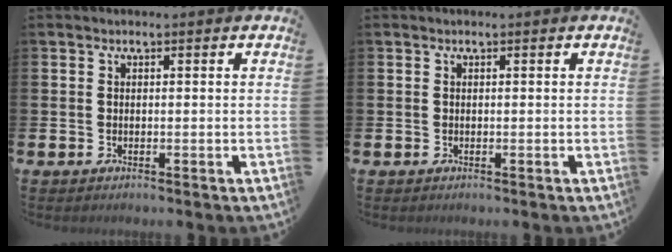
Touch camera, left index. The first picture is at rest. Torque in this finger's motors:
{"motor_torque": [0.01, 0.00, 0.00, 0.00]}